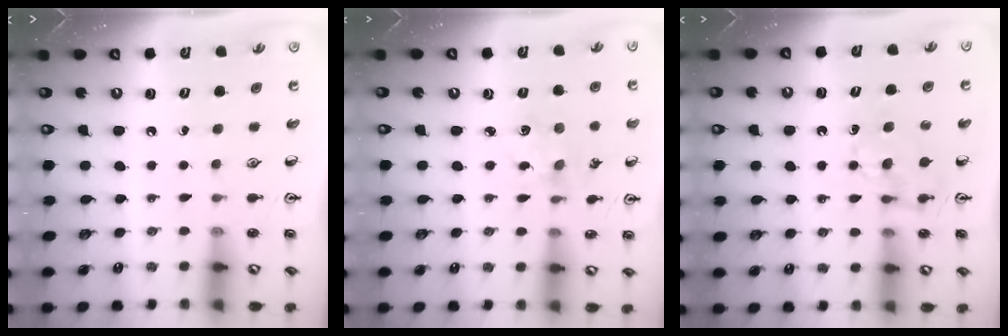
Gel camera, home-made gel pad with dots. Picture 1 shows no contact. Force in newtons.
{"total": 2.1, "press": 2.1, "slide": 0.4}
{"total": 6.0, "press": 6.0, "slide": 0.5}